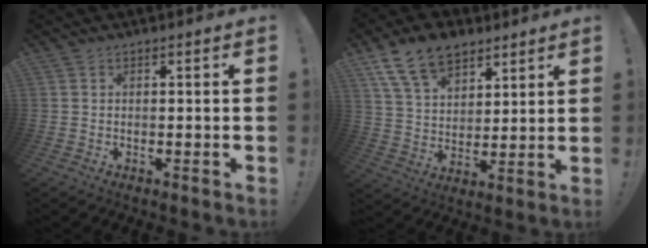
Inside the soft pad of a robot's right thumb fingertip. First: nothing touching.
{"total": 14.7, "force": [9.3, 8.9, 7.1], "torque": [-0.123, -0.048, 0.176]}